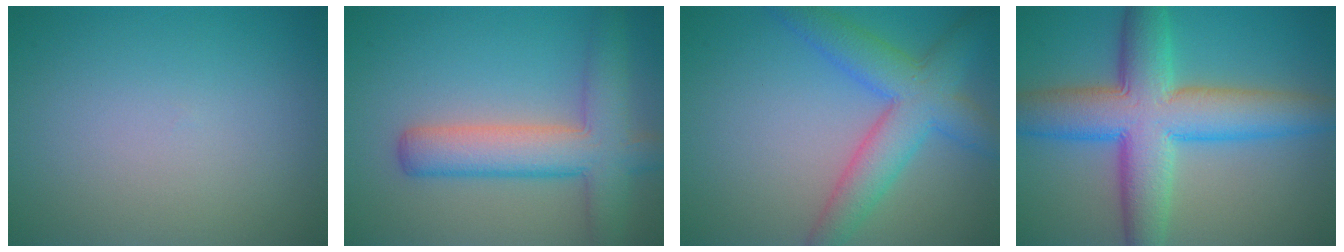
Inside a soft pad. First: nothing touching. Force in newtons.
{"total": 6.5, "press": 6.5, "slide": 0.3}
{"total": 6.2, "press": 6.2, "slide": 0.2}
{"total": 10.1, "press": 10.1, "slide": 0.3}